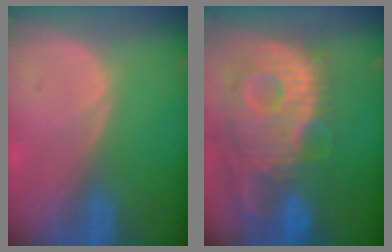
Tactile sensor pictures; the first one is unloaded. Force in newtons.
{"total": 13.4, "press": 11.6, "slide": 6.6}